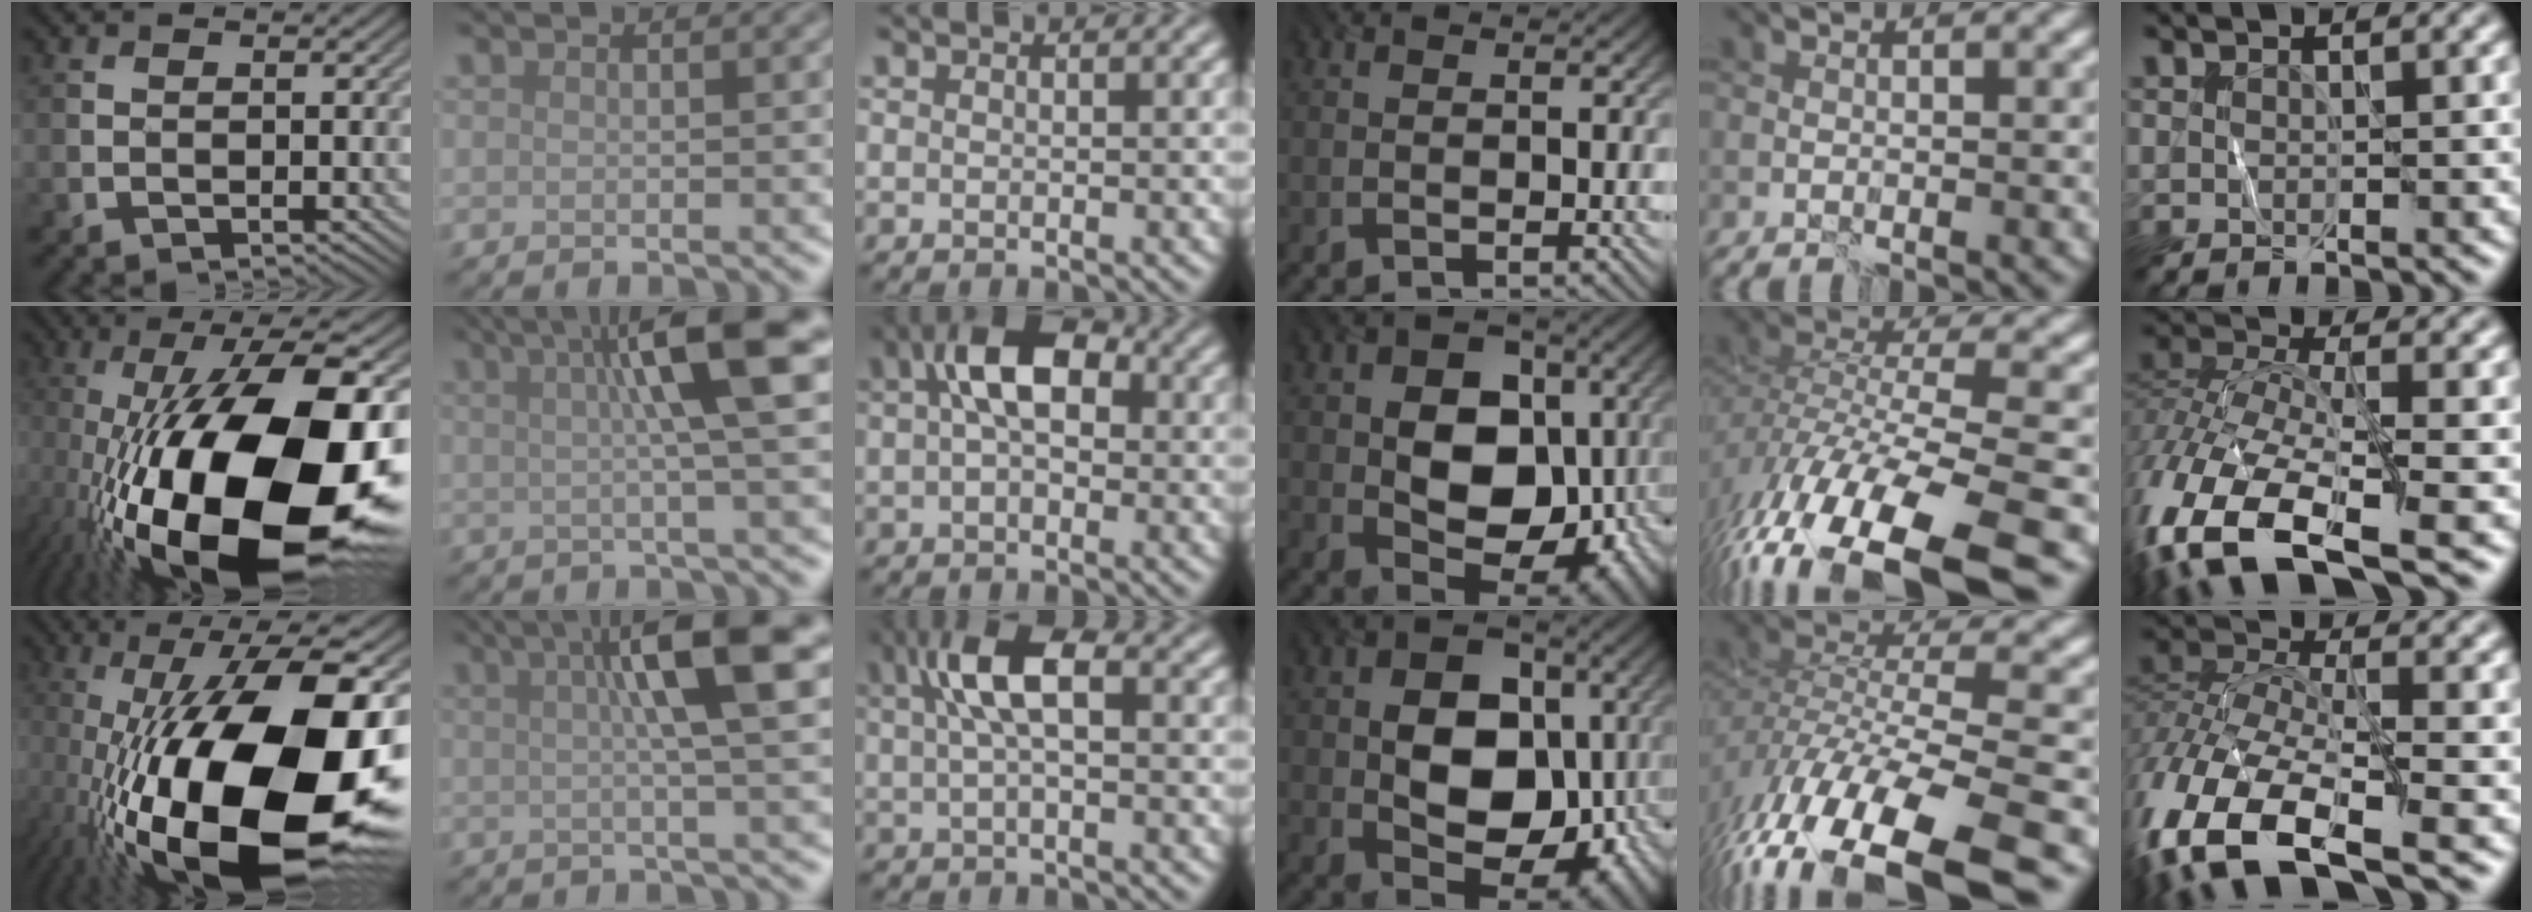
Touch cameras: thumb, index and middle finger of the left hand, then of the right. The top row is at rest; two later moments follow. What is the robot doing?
{"motion": "wrap", "object": "ribbon"}